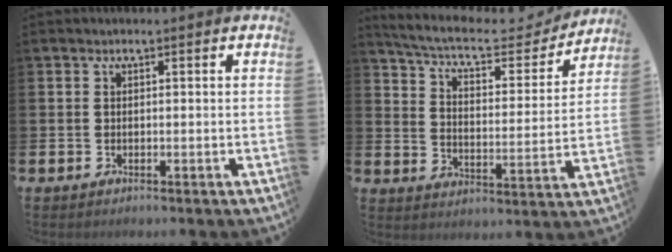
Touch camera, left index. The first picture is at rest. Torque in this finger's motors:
{"motor_torque": [-0.14, -2.00, 0.11, 0.15]}